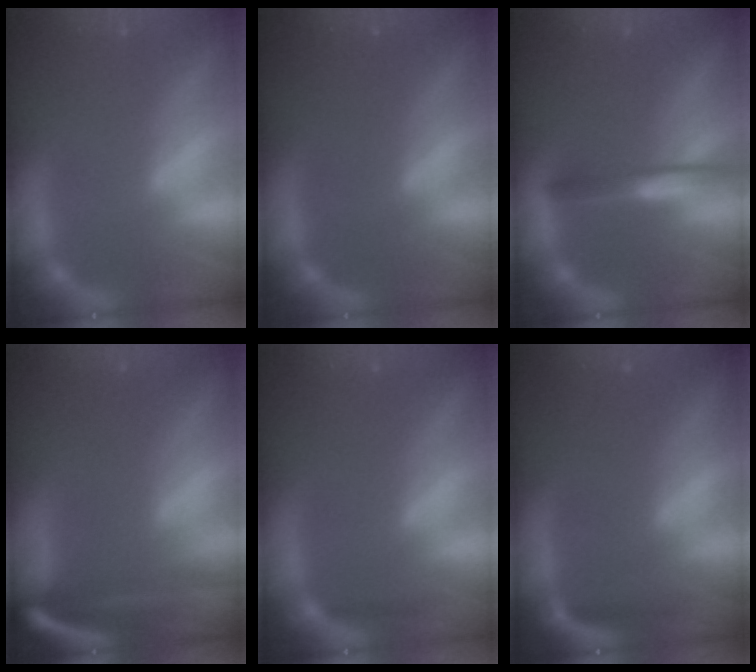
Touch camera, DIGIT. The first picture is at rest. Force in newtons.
{"total": 0.0}
{"total": 3.0}
{"total": 10.0}
{"total": 0.9}
{"total": 2.5}